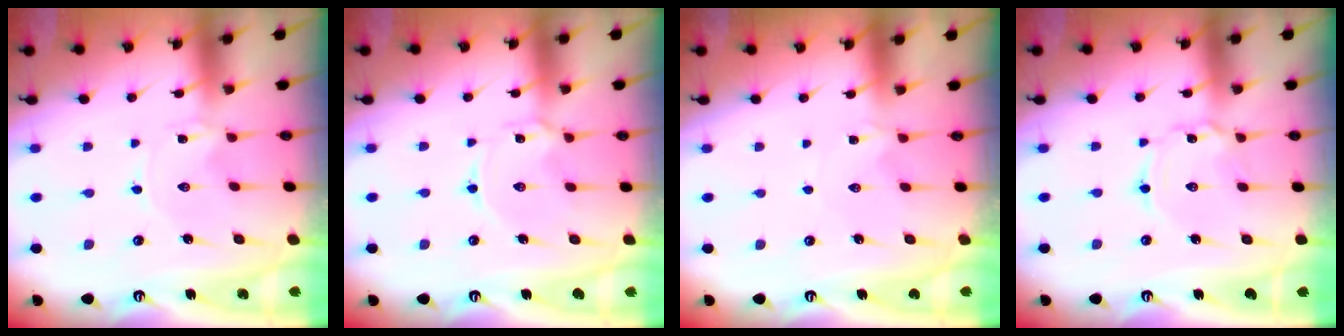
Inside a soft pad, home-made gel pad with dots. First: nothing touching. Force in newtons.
{"total": 2.3, "press": 2.3, "slide": 0.3}
{"total": 2.5, "press": 2.5, "slide": 0.3}
{"total": 2.2, "press": 2.2, "slide": 0.3}